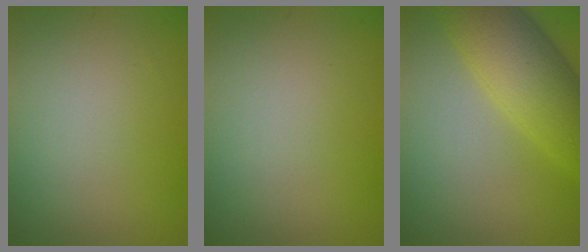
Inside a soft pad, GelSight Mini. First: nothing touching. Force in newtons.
{"total": 0.0}
{"total": 7.9, "press": 7.9, "slide": 0.2}